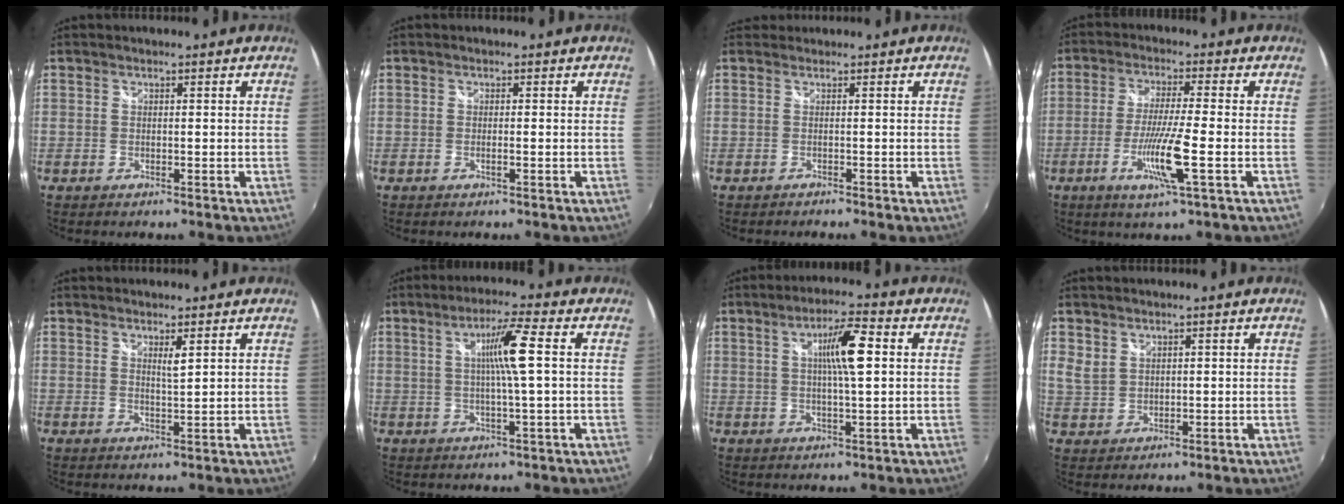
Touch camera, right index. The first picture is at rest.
{"total": 0.7, "force": [-0.3, -0.1, 0.6], "torque": [-0.012, -0.001, -0.006]}
{"total": 1.2, "force": [0.1, 1.1, 0.4], "torque": [-0.012, -0.003, -0.002]}
{"total": 8.8, "force": [-3.0, -0.4, 8.2], "torque": [-0.163, -0.015, -0.057]}
{"total": 1.9, "force": [1.1, 0.0, 1.6], "torque": [-0.026, -0.003, 0.016]}
{"total": 7.2, "force": [1.0, -0.6, 7.0], "torque": [-0.121, 0.002, 0.019]}
{"total": 7.7, "force": [1.6, 1.0, 7.5], "torque": [-0.124, 0.006, 0.026]}
{"total": 3.2, "force": [1.7, 2.4, 1.3], "torque": [-0.020, 0.000, 0.038]}